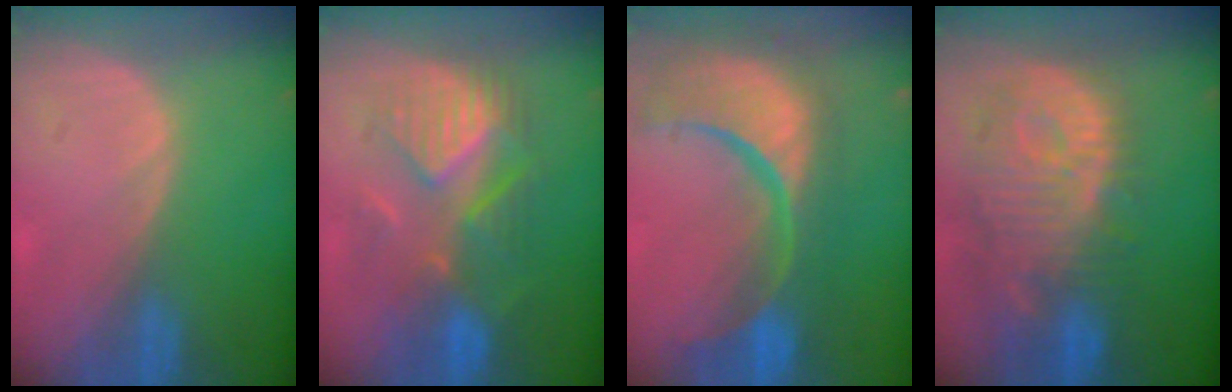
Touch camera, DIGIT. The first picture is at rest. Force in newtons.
{"total": 9.0, "press": 8.9, "slide": 0.9}
{"total": 15.3, "press": 12.1, "slide": 9.4}
{"total": 13.1, "press": 11.5, "slide": 6.4}